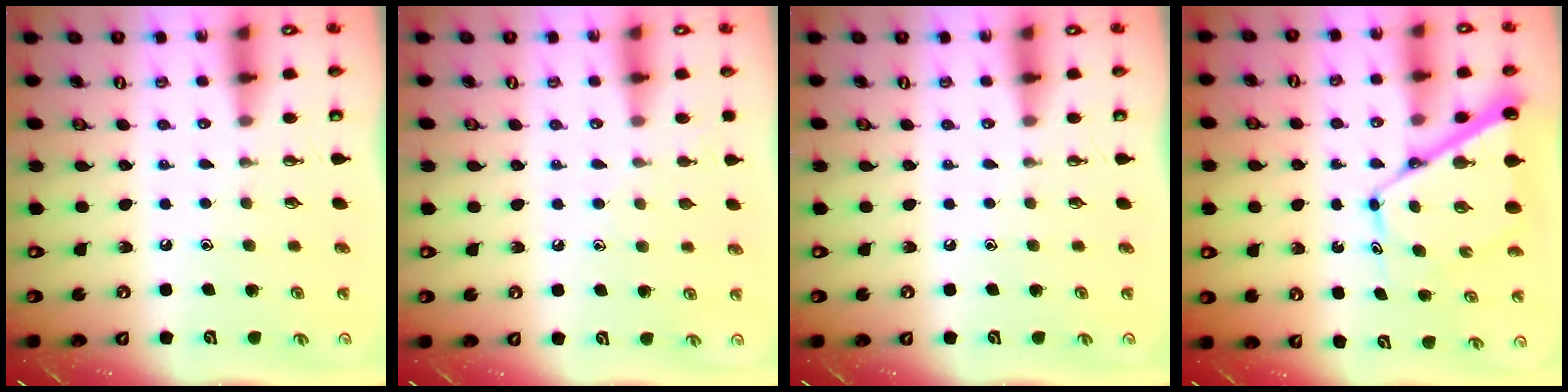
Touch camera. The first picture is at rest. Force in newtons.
{"total": 5.0, "press": 4.9, "slide": 0.4}
{"total": 0.0}
{"total": 11.7, "press": 11.6, "slide": 1.0}